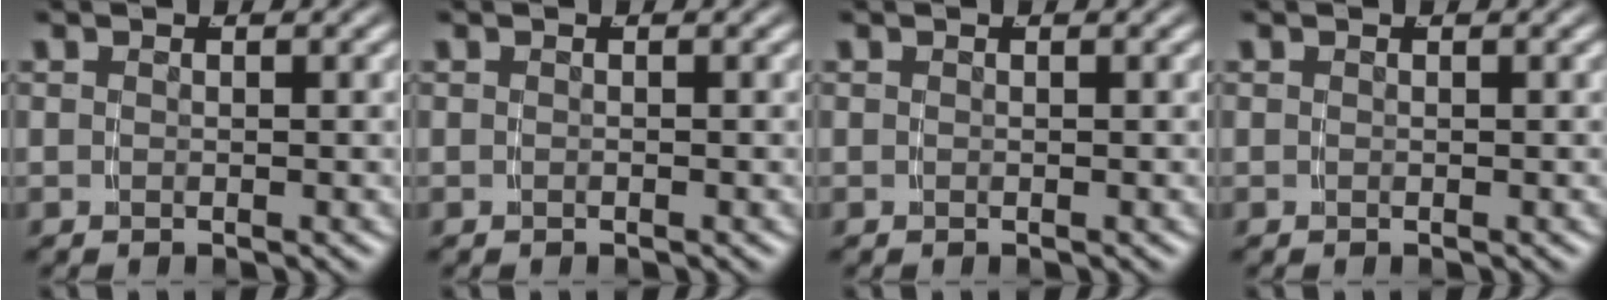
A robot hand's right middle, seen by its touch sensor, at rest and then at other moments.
{"total": 0.0}
{"total": 0.0}
{"total": 0.0}